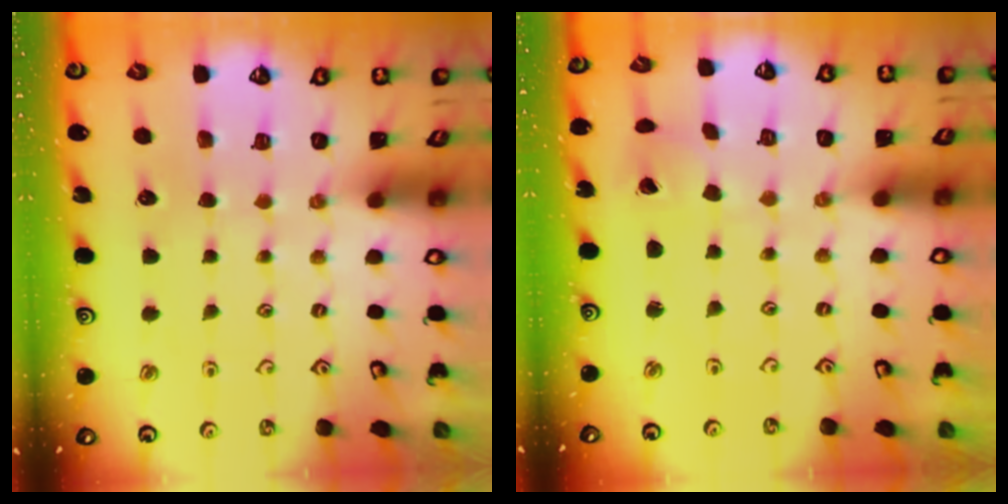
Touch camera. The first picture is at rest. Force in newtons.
{"total": 1.8, "press": 1.8, "slide": 0.4}